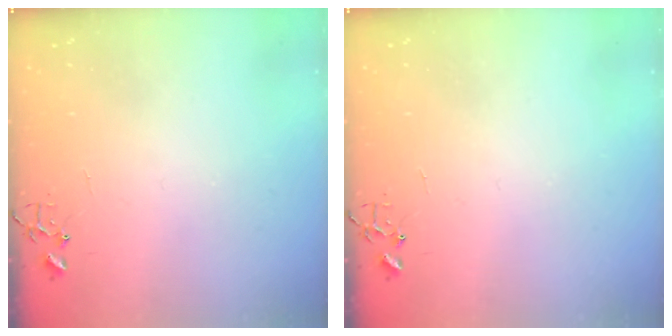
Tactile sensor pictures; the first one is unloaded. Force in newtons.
{"total": 0.0}